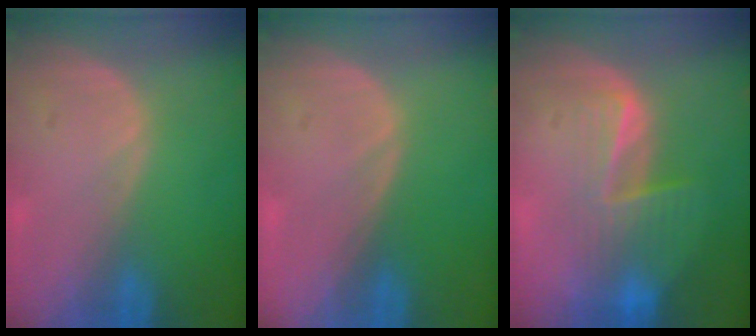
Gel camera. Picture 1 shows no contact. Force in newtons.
{"total": 0.0}
{"total": 6.9, "press": 6.5, "slide": 2.3}